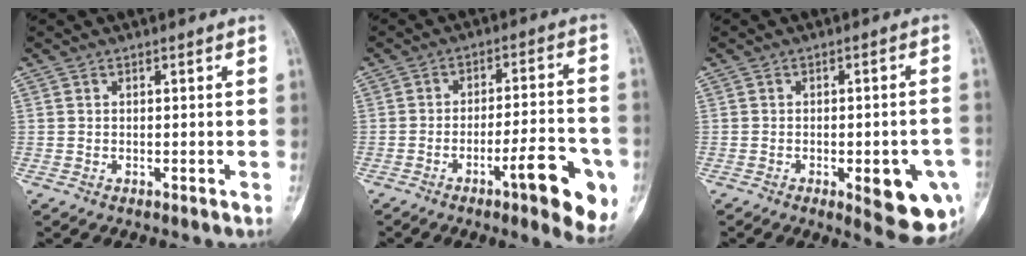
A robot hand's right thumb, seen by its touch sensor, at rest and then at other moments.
{"total": 14.3, "force": [-6.0, 3.3, 12.6], "torque": [-0.155, 0.021, -0.081]}
{"total": 11.4, "force": [-3.8, 3.9, 10.0], "torque": [-0.104, 0.004, -0.038]}